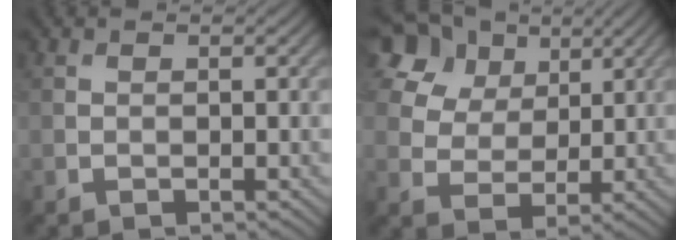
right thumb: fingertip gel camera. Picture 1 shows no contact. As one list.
[{"total": 13.1, "force": [7.3, 9.0, 6.2], "torque": [-0.179, 0.030, 0.151]}]